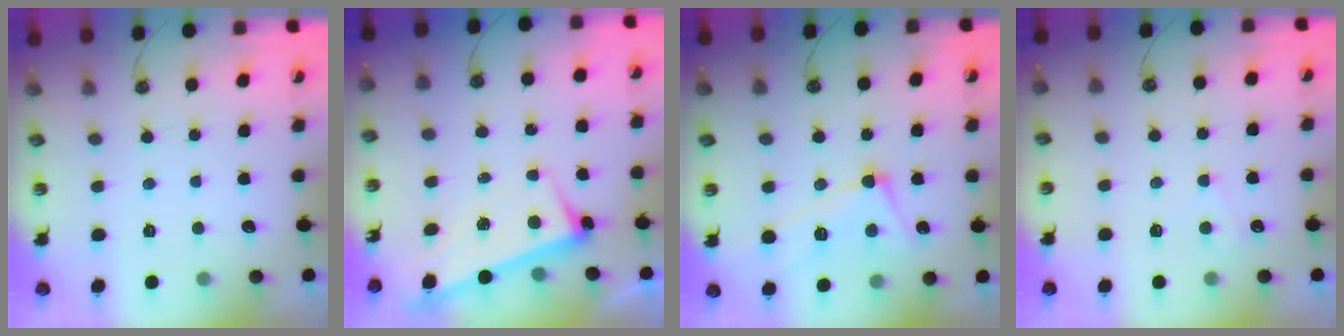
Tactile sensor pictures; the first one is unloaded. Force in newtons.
{"total": 2.6, "press": 2.5, "slide": 0.7}
{"total": 3.5, "press": 3.2, "slide": 1.2}
{"total": 2.7, "press": 2.7, "slide": 0.4}